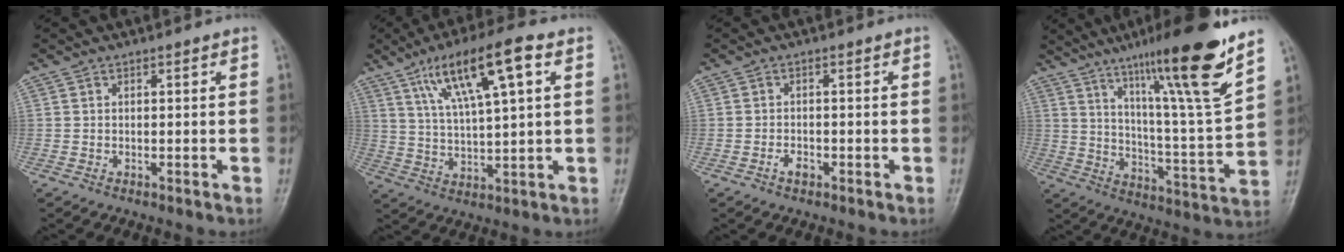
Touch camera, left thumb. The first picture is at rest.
{"total": 14.2, "force": [6.2, 3.2, 12.4], "torque": [-0.216, -0.002, 0.111]}
{"total": 1.8, "force": [-1.0, 1.1, 1.1], "torque": [-0.017, 0.005, -0.018]}
{"total": 20.8, "force": [13.5, 1.2, 15.8], "torque": [-0.222, -0.070, 0.217]}